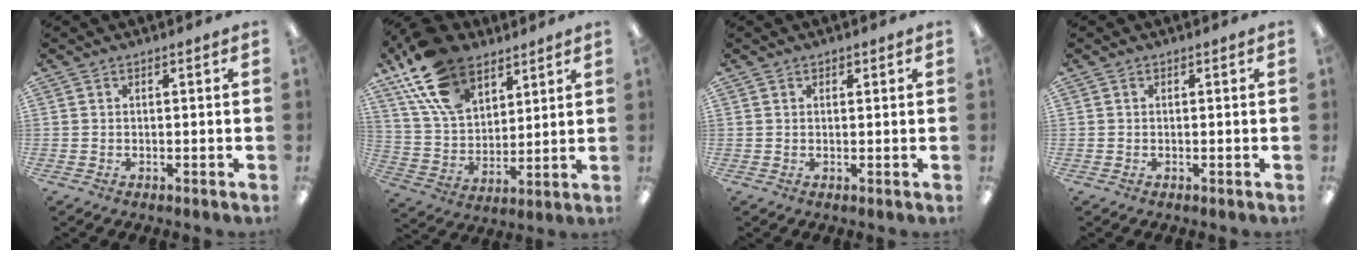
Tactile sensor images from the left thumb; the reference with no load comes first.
{"total": 19.1, "force": [11.9, 11.1, 10.0], "torque": [-0.210, -0.041, 0.223]}
{"total": 0.8, "force": [0.6, 0.5, 0.2], "torque": [-0.003, 0.001, 0.012]}
{"total": 0.0}